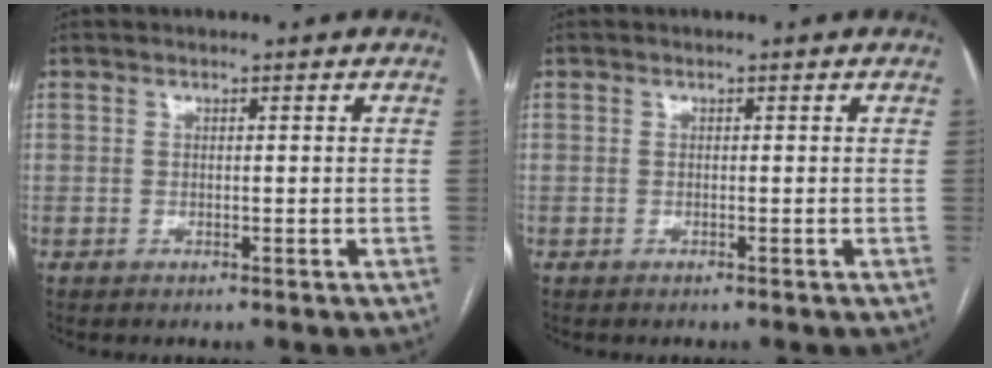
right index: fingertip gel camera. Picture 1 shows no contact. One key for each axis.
{"total": 0.0}